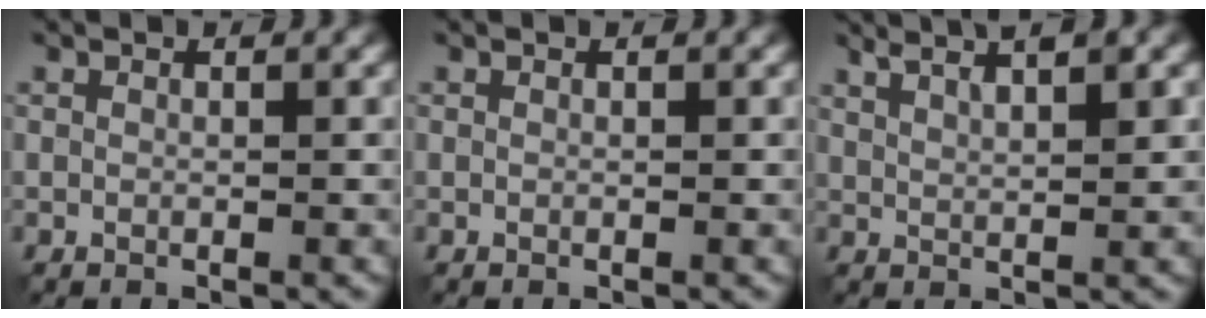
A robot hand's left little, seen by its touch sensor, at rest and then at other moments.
{"total": 0.0}
{"total": 6.1, "force": [3.8, 1.9, 4.4], "torque": [-0.054, 0.025, 0.042]}